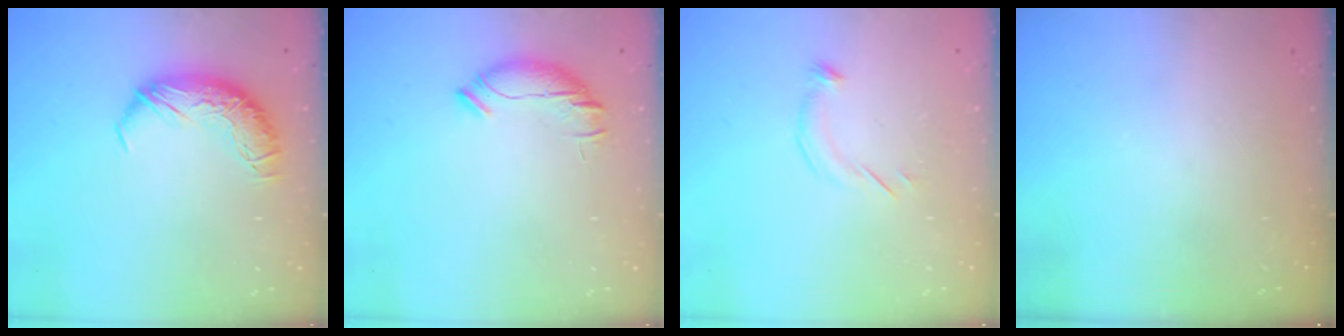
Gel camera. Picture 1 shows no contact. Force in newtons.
{"total": 5.1, "press": 5.0, "slide": 0.5}
{"total": 5.1, "press": 5.0, "slide": 0.6}
{"total": 11.2, "press": 11.2, "slide": 0.4}